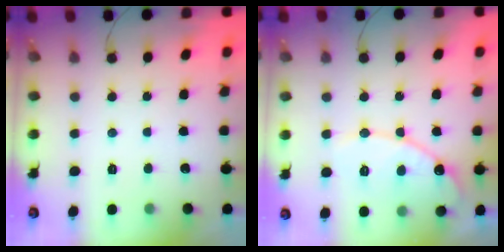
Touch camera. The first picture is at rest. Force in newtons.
{"total": 13.0, "press": 12.9, "slide": 1.1}